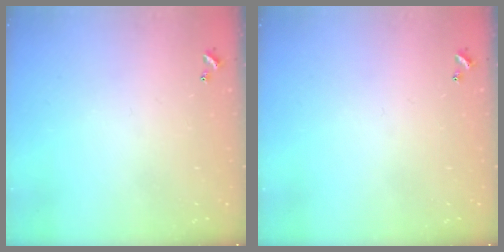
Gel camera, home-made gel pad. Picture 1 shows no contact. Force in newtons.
{"total": 0.0}